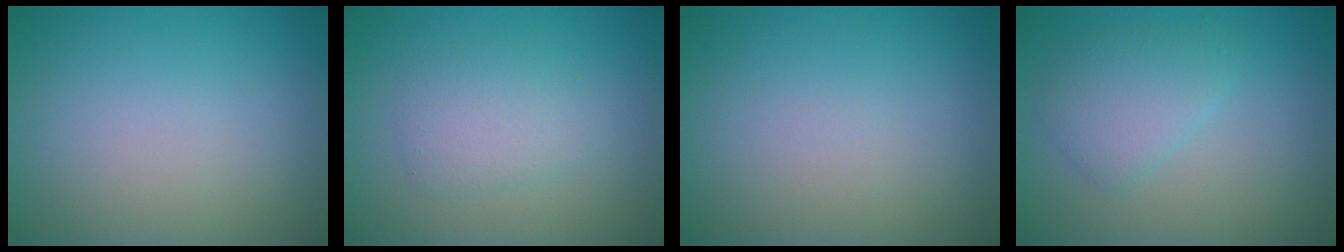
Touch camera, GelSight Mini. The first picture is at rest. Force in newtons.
{"total": 2.4, "press": 2.4, "slide": 0.1}
{"total": 0.0}
{"total": 2.7, "press": 2.7, "slide": 0.2}